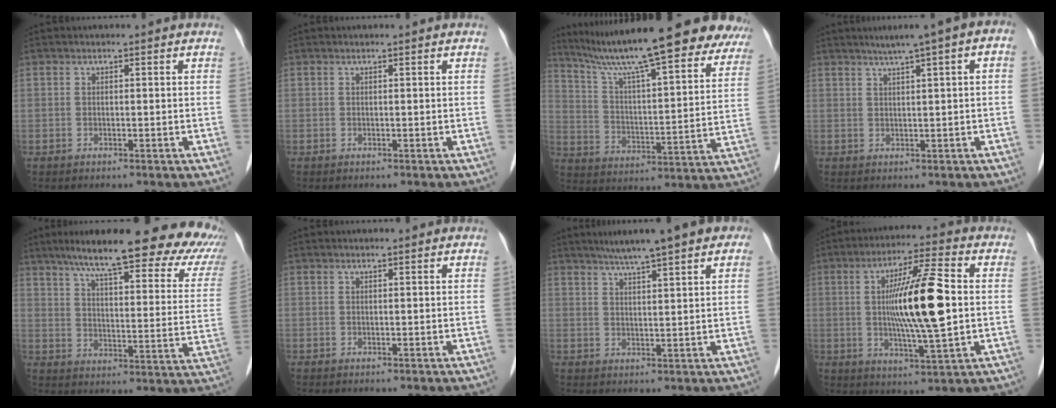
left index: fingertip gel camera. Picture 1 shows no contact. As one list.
[{"total": 0.0}, {"total": 30.3, "force": [25.6, 4.0, 15.7], "torque": [-0.245, -0.031, 0.344]}, {"total": 6.7, "force": [2.8, 0.6, 6.1], "torque": [-0.088, 0.028, 0.037]}, {"total": 25.6, "force": [20.7, 4.7, 14.3], "torque": [-0.187, -0.015, 0.252]}, {"total": 0.8, "force": [0.7, 0.0, 0.4], "torque": [-0.012, 0.011, 0.012]}, {"total": 9.7, "force": [7.2, 1.1, 6.4], "torque": [-0.092, 0.032, 0.095]}, {"total": 13.3, "force": [0.7, 1.2, 13.3], "torque": [-0.239, -0.002, 0.007]}]